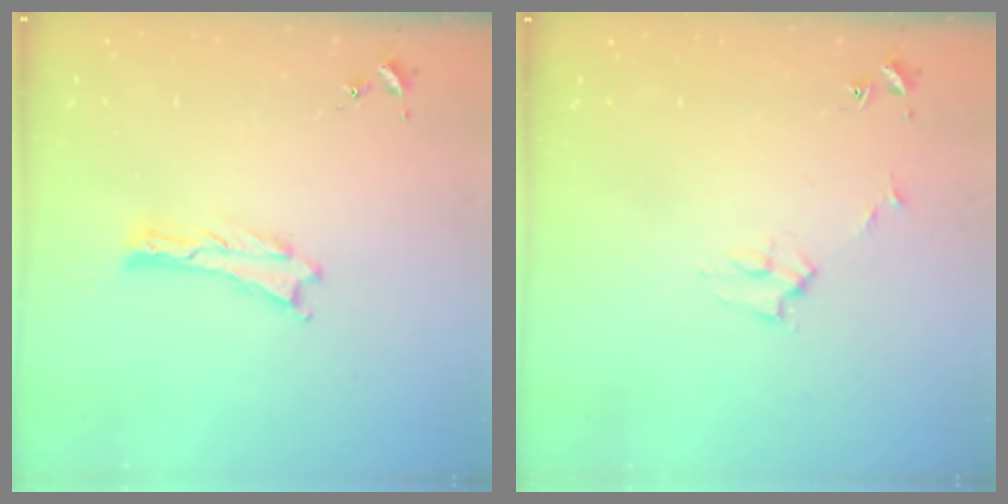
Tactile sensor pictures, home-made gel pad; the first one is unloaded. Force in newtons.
{"total": 2.7, "press": 2.7, "slide": 0.3}